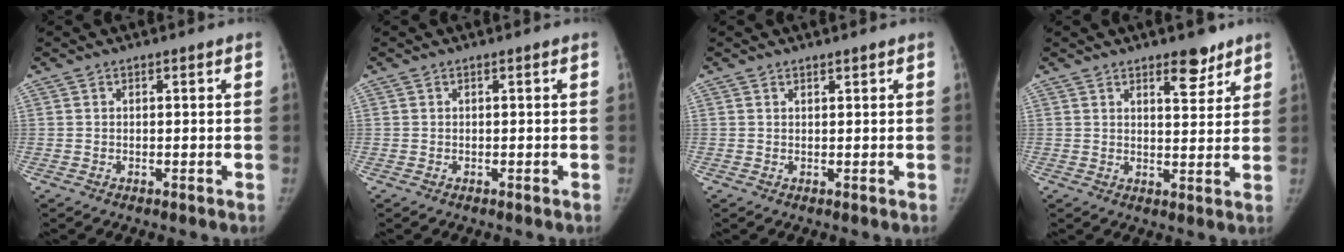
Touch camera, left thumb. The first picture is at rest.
{"total": 0.0}
{"total": 0.6, "force": [0.6, 0.2, 0.0], "torque": [0.005, -0.005, 0.009]}
{"total": 6.0, "force": [4.2, 2.4, 3.5], "torque": [-0.027, -0.028, 0.059]}